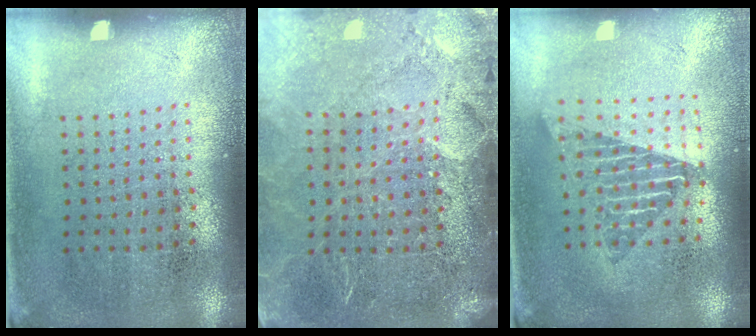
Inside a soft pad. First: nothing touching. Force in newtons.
{"total": 3.6, "press": 3.2, "slide": 1.6}
{"total": 1.7, "press": 1.4, "slide": 1.0}